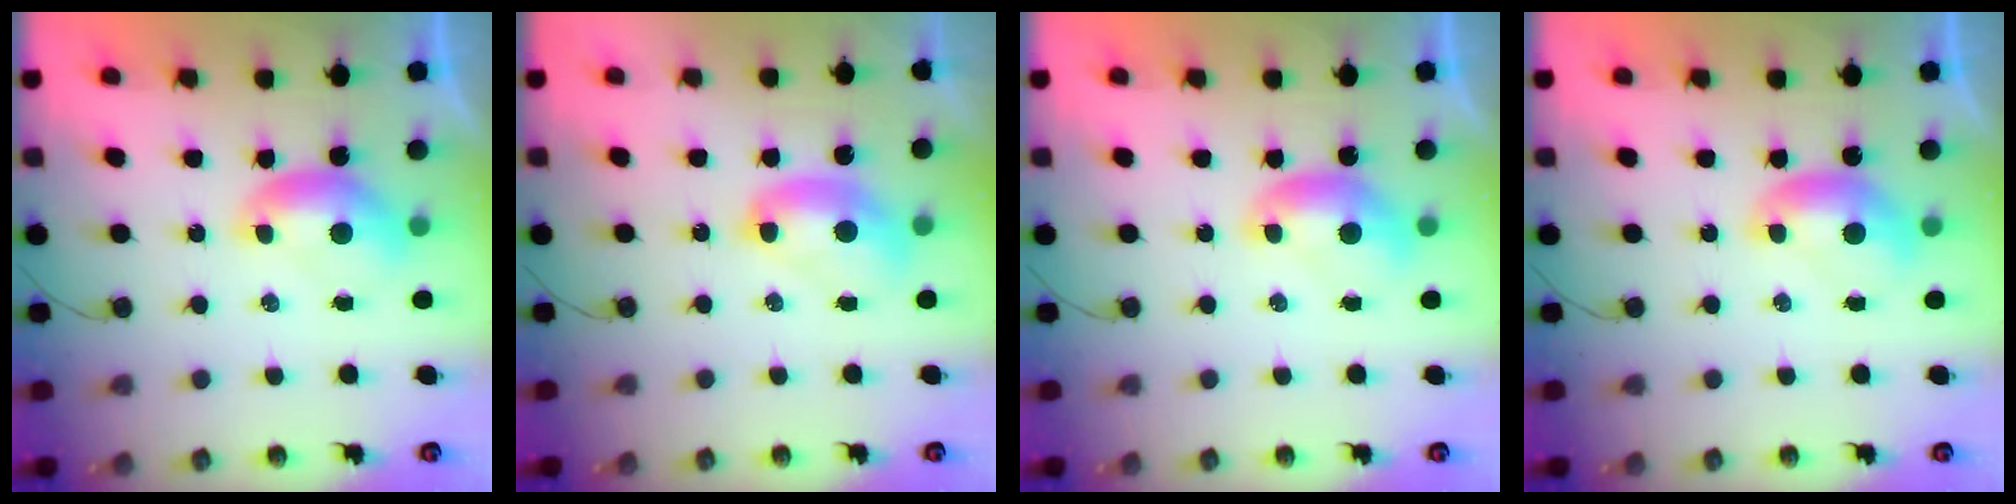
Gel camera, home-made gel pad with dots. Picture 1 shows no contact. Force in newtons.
{"total": 2.7, "press": 2.7, "slide": 0.1}
{"total": 0.0}
{"total": 0.0}